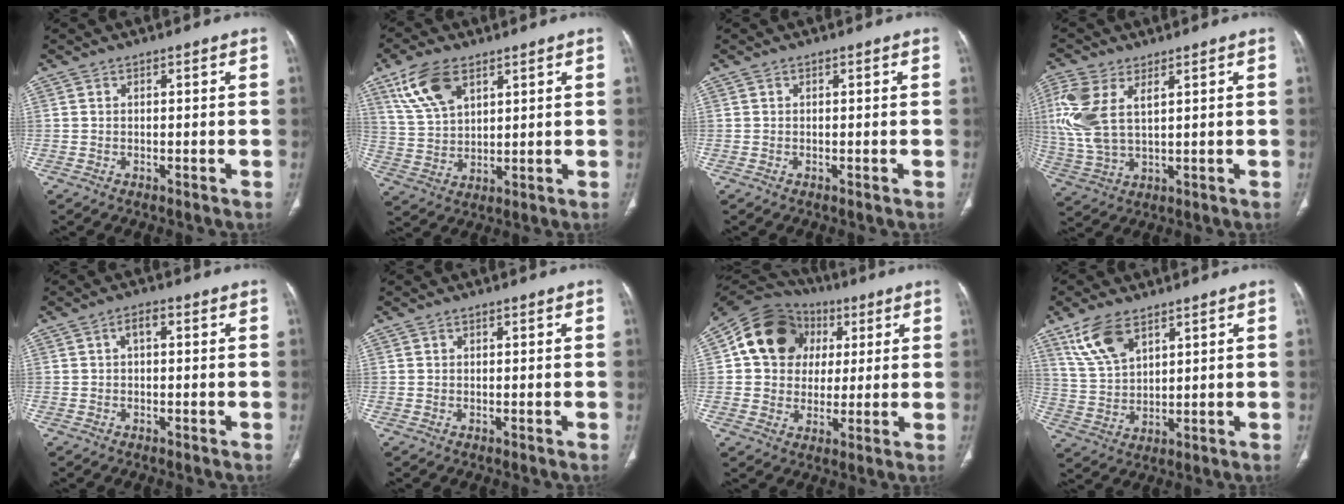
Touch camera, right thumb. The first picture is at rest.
{"total": 10.6, "force": [5.9, 5.5, 6.8], "torque": [-0.127, -0.017, 0.125]}
{"total": 0.0}
{"total": 11.5, "force": [3.8, 6.0, 9.1], "torque": [-0.226, -0.001, 0.085]}
{"total": 2.4, "force": [0.5, 1.3, 1.9], "torque": [-0.028, 0.013, 0.006]}
{"total": 0.6, "force": [0.3, 0.4, 0.2], "torque": [0.001, 0.000, 0.004]}
{"total": 16.1, "force": [4.2, 13.4, 7.8], "torque": [-0.107, 0.016, 0.065]}
{"total": 9.4, "force": [5.8, 4.5, 5.8], "torque": [-0.110, -0.020, 0.126]}